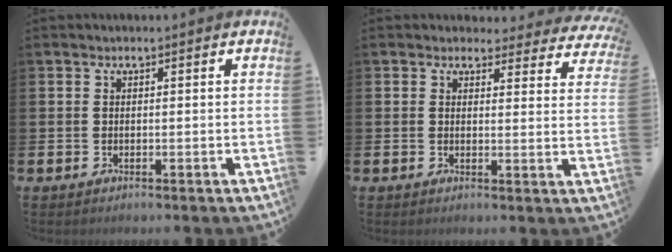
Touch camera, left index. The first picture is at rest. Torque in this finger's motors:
{"motor_torque": [0.41, -0.65, -0.26, -0.03]}